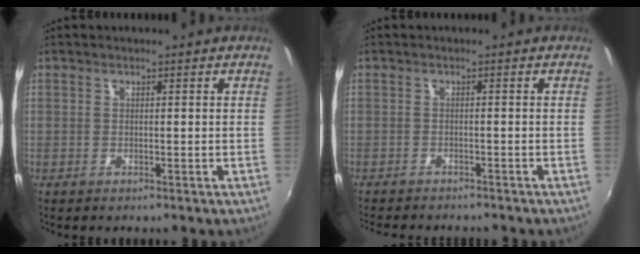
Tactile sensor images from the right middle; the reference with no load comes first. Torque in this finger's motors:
{"motor_torque": [1.04, -1.10, 0.07, 0.04]}